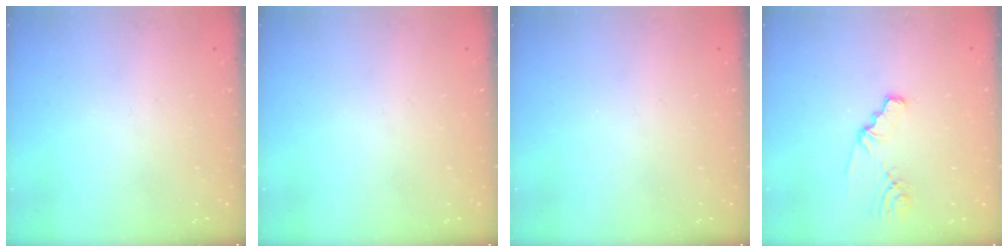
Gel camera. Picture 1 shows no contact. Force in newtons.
{"total": 0.0}
{"total": 0.0}
{"total": 2.2, "press": 2.2, "slide": 0.4}